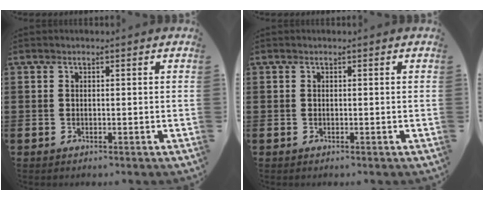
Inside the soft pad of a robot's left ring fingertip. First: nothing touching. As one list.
[{"total": 0.0}]